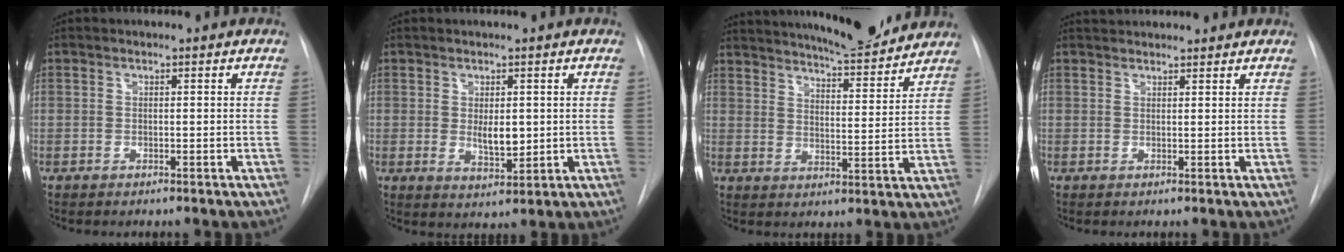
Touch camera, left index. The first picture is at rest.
{"total": 3.9, "force": [0.6, 1.7, 3.4], "torque": [-0.059, -0.011, 0.018]}
{"total": 15.9, "force": [14.6, 1.9, 5.8], "torque": [-0.091, -0.008, 0.201]}
{"total": 6.1, "force": [5.8, 1.2, 1.5], "torque": [-0.018, 0.039, 0.074]}